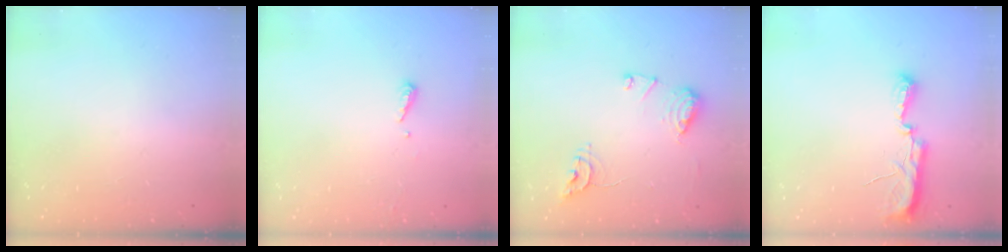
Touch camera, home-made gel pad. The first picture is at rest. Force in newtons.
{"total": 5.3, "press": 5.3, "slide": 0.5}
{"total": 12.1, "press": 12.0, "slide": 1.2}
{"total": 7.4, "press": 7.4, "slide": 0.7}